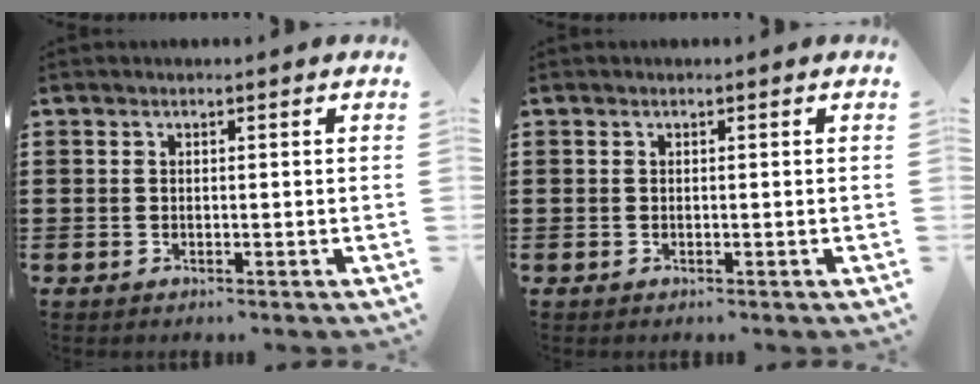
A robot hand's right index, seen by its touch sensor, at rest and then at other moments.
{"total": 0.0}